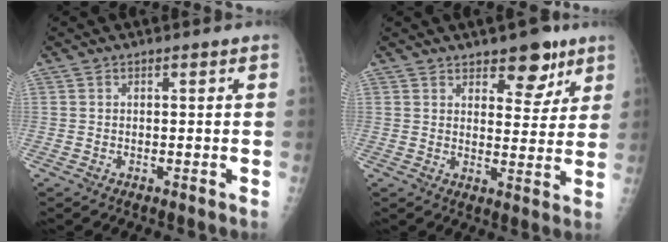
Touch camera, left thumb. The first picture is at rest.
{"total": 8.1, "force": [5.5, 4.0, 4.3], "torque": [-0.021, -0.031, 0.077]}